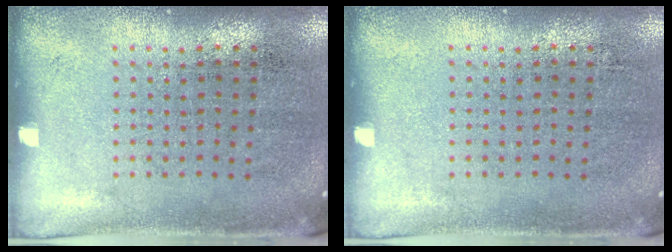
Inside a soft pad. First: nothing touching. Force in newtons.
{"total": 0.0}